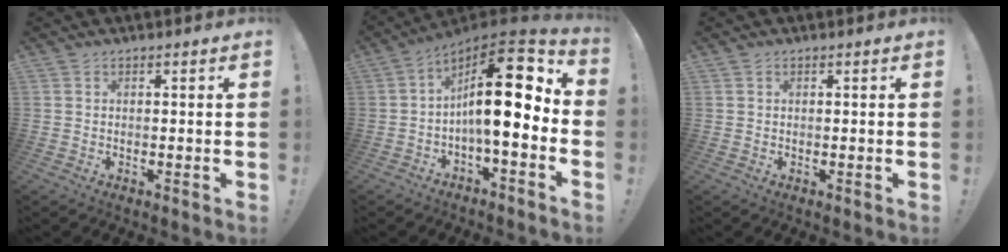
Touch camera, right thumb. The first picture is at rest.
{"total": 18.7, "force": [1.8, 5.9, 17.6], "torque": [-0.279, -0.006, 0.026]}
{"total": 0.0}